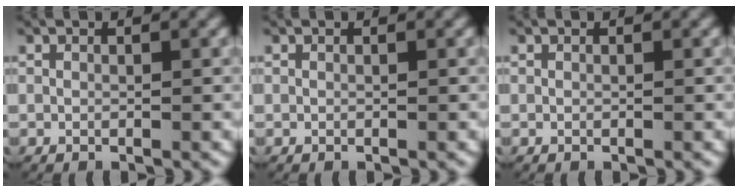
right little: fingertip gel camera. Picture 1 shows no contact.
{"total": 0.0}
{"total": 0.0}